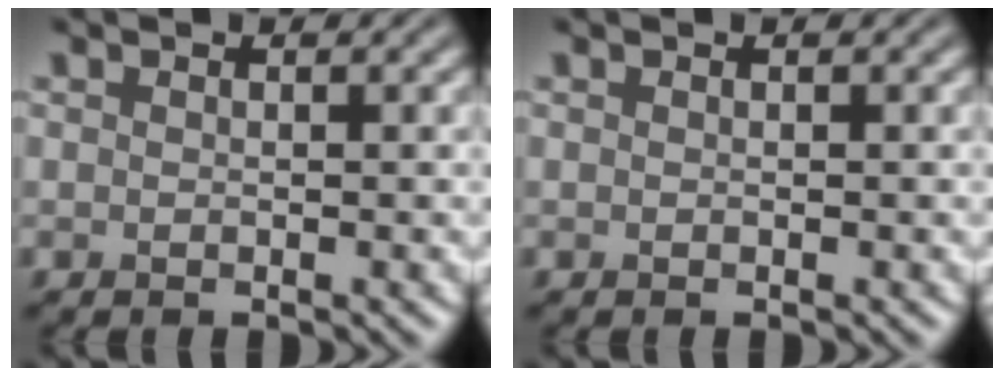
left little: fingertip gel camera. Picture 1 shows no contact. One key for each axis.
{"total": 0.0}